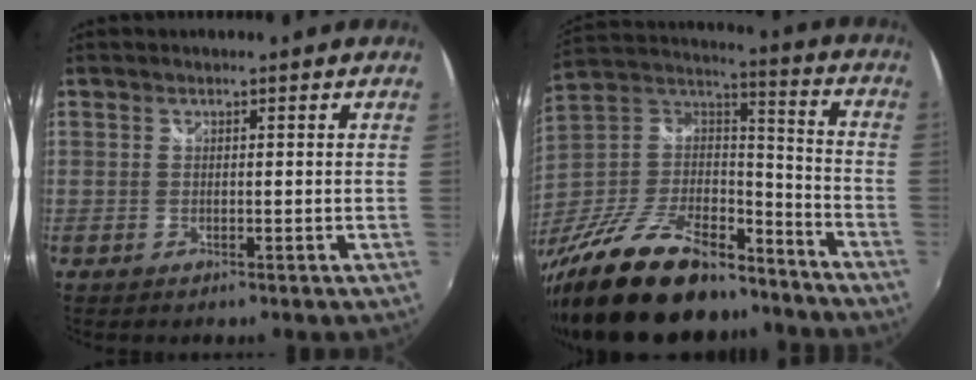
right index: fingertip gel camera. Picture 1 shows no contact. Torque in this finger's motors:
{"motor_torque": [1.01, -1.13, 0.85, 0.21]}